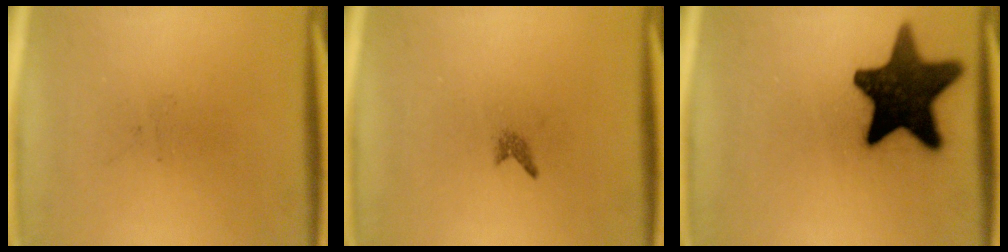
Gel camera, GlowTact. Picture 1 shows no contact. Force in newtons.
{"total": 0.7}
{"total": 17.3}